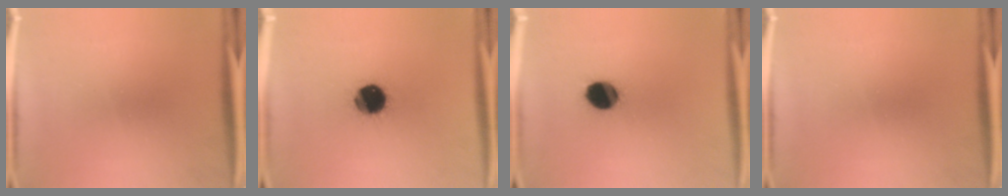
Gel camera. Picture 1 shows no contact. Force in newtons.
{"total": 13.5}
{"total": 9.3}
{"total": 0.0}